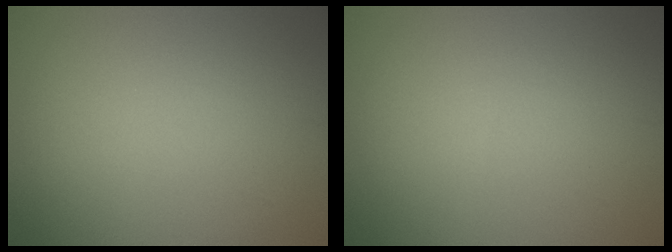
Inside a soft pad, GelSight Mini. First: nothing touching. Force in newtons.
{"total": 0.0}